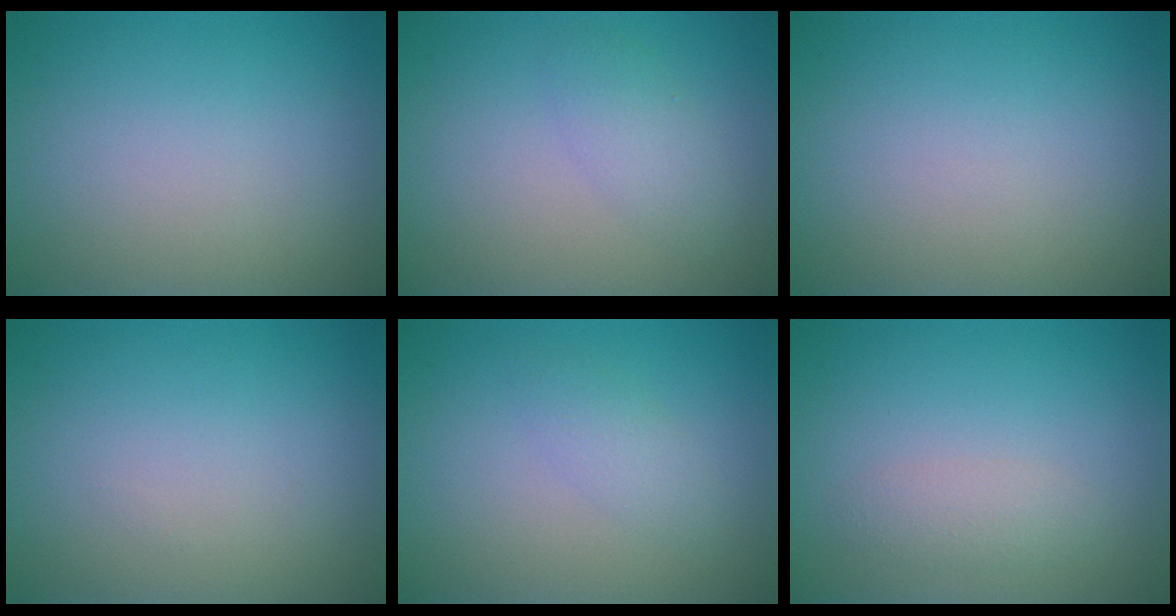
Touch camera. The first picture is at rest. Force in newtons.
{"total": 2.1, "press": 2.1, "slide": 0.1}
{"total": 0.0}
{"total": 0.0}
{"total": 1.6, "press": 1.6, "slide": 0.0}
{"total": 1.5, "press": 1.5, "slide": 0.1}